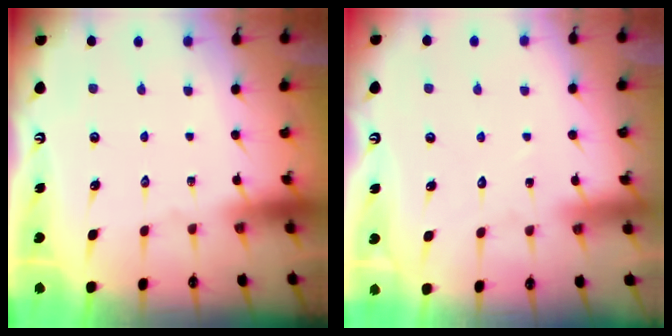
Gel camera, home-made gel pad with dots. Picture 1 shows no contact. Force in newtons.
{"total": 4.8, "press": 4.8, "slide": 0.5}